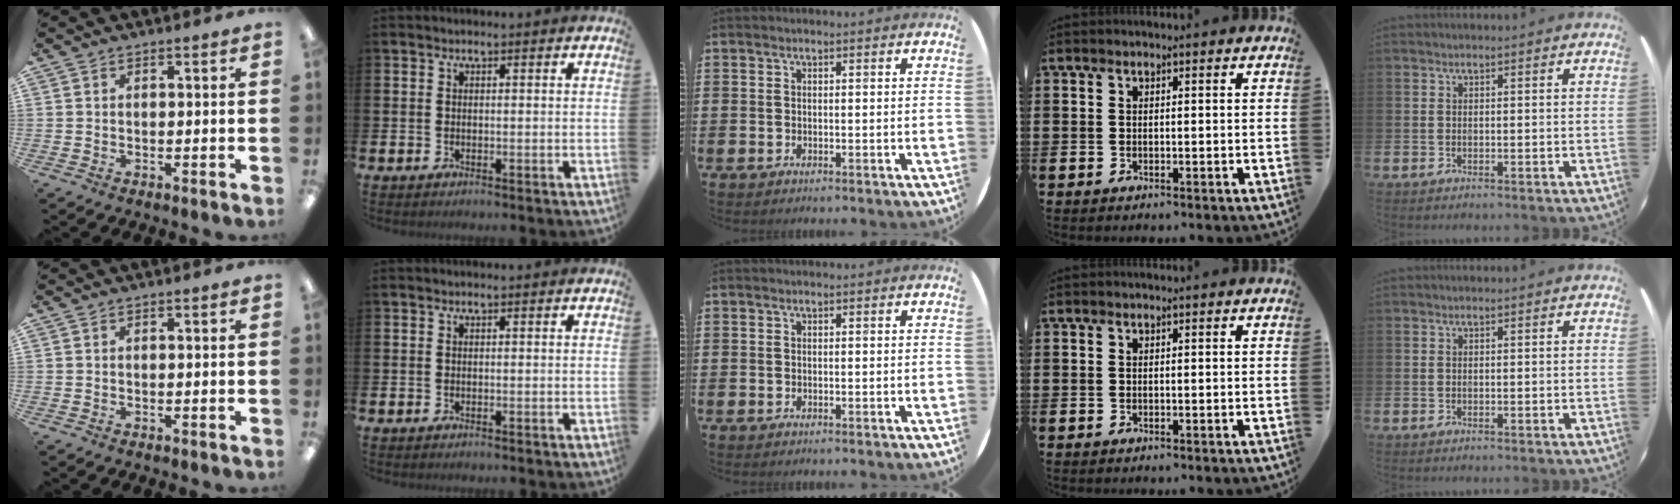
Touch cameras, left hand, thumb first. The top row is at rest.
{}